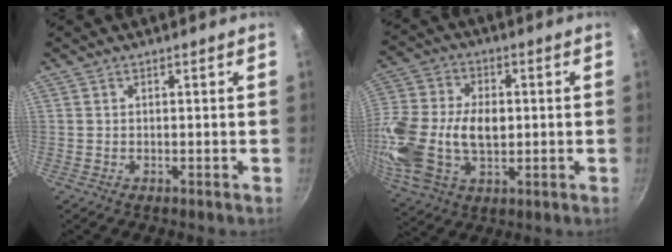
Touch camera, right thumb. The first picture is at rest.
{"total": 20.1, "force": [-0.9, 13.2, 15.1], "torque": [-0.306, 0.016, -0.015]}